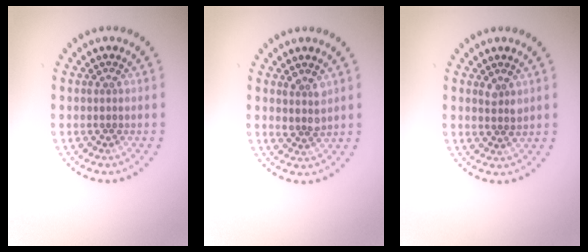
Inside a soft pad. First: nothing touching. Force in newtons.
{"total": 1.6, "press": 1.4, "slide": 0.8}
{"total": 1.2, "press": 1.1, "slide": 0.4}